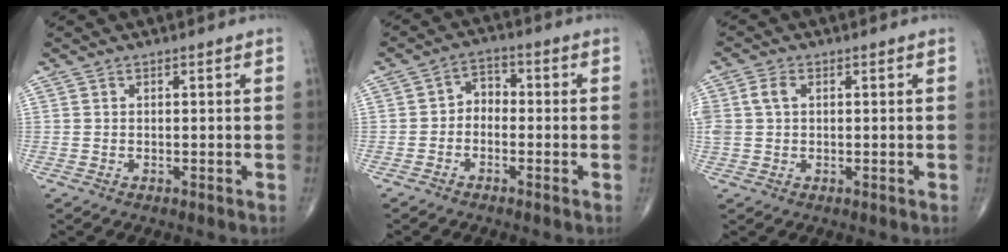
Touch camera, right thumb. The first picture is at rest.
{"total": 3.7, "force": [-1.1, 2.8, 2.1], "torque": [-0.013, 0.022, -0.036]}
{"total": 4.8, "force": [0.9, 3.4, 3.3], "torque": [-0.084, 0.014, 0.020]}